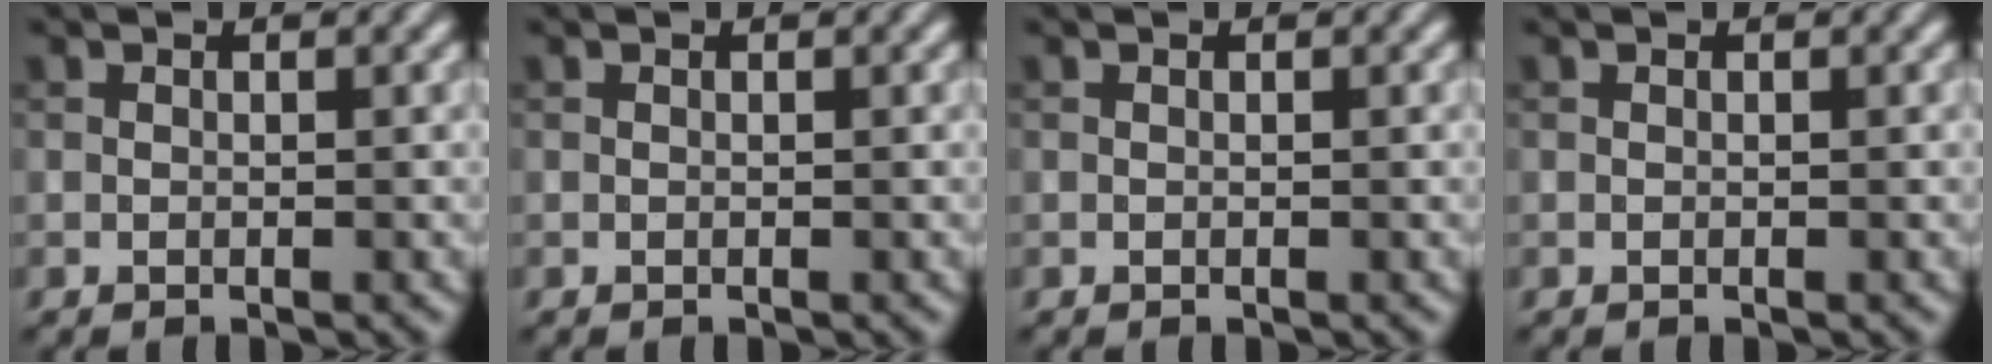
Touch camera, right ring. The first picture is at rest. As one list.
[{"total": 0.0}, {"total": 0.0}, {"total": 0.0}]